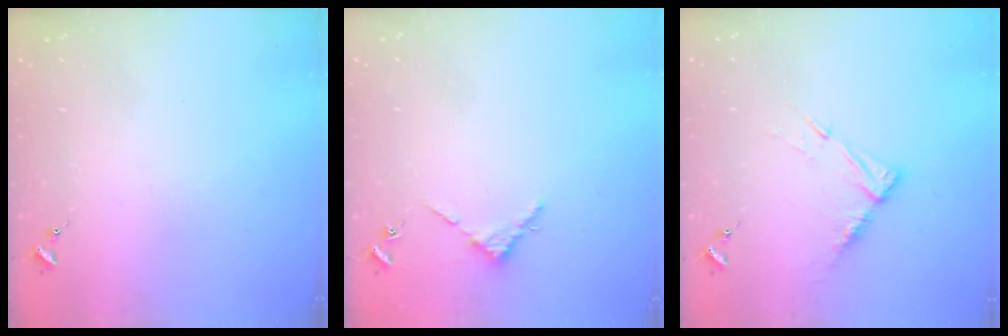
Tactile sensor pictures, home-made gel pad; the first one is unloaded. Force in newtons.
{"total": 2.7, "press": 2.7, "slide": 0.3}
{"total": 9.4, "press": 9.4, "slide": 0.6}